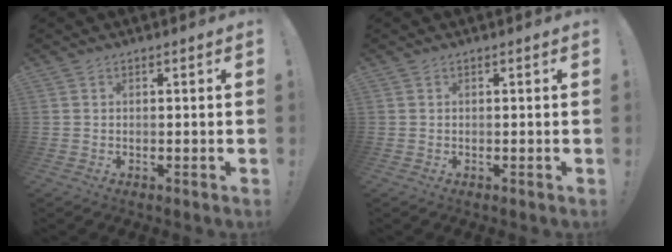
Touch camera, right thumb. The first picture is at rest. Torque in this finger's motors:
{"motor_torque": [0.02, 0.04, 0.09, -0.09, -0.01]}